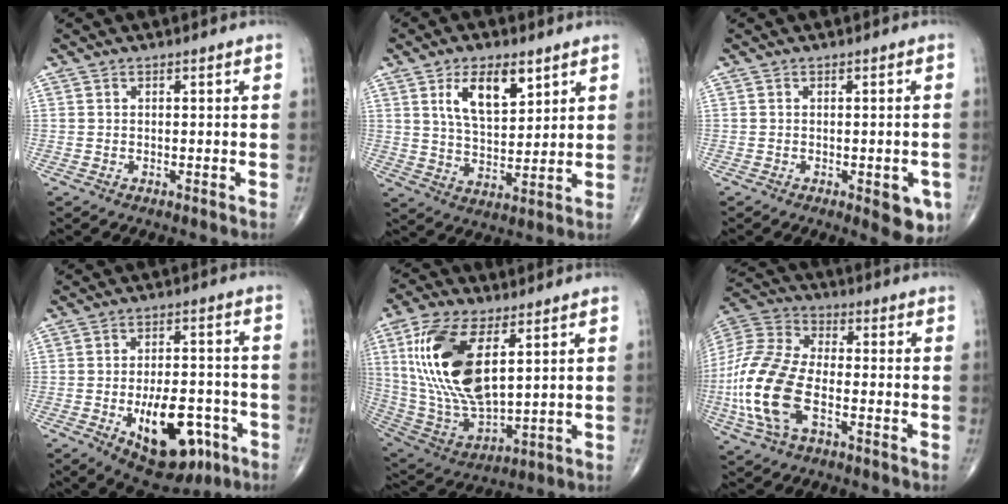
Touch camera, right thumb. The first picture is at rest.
{"total": 10.6, "force": [5.1, 5.1, 7.8], "torque": [-0.116, -0.027, 0.098]}
{"total": 5.8, "force": [-2.2, 2.3, 4.8], "torque": [-0.038, -0.003, -0.021]}
{"total": 15.8, "force": [-6.1, 8.0, 12.1], "torque": [-0.151, 0.026, -0.078]}
{"total": 20.8, "force": [6.1, 9.6, 17.5], "torque": [-0.354, -0.027, 0.122]}
{"total": 17.8, "force": [-4.8, 9.0, 14.6], "torque": [-0.326, 0.018, -0.093]}